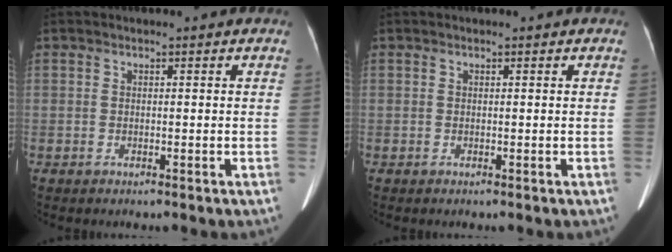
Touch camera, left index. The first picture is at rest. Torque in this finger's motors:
{"motor_torque": [-0.01, -0.03, 0.00, 0.00]}